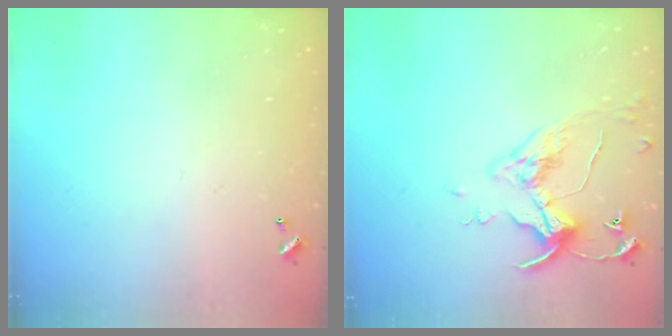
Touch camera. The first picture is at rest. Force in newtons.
{"total": 6.2, "press": 6.1, "slide": 0.8}